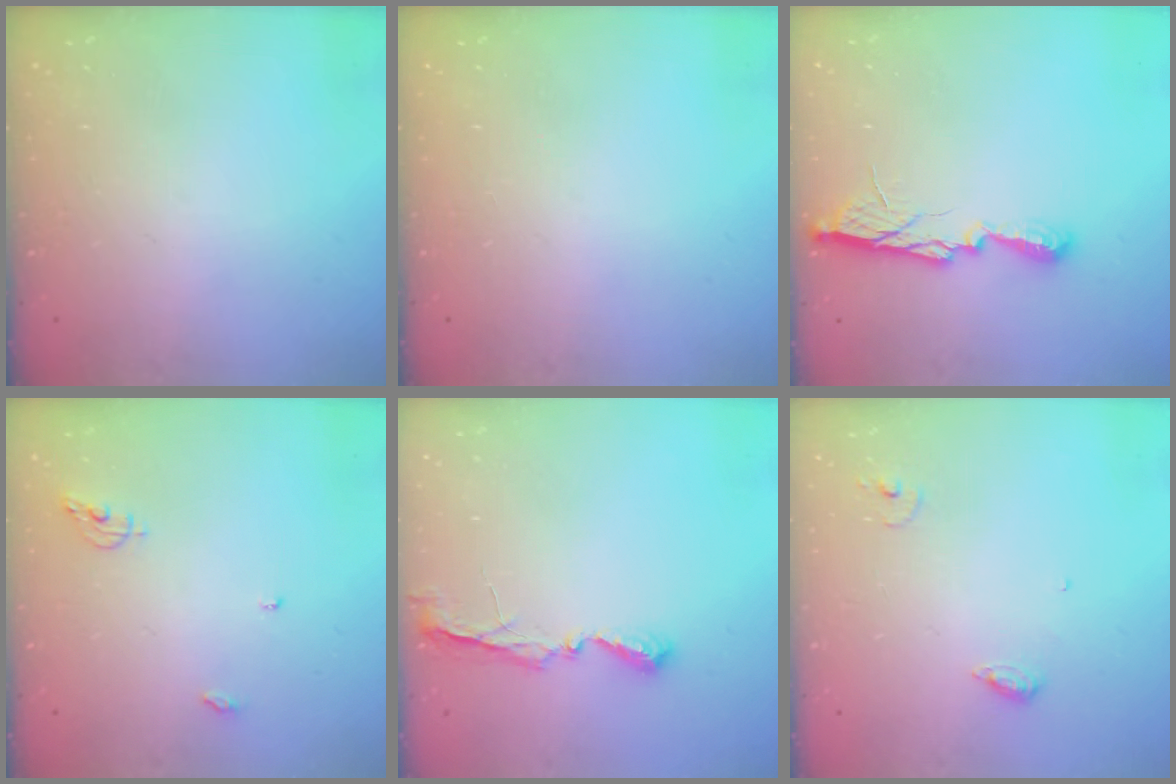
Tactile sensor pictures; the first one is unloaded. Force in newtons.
{"total": 0.0}
{"total": 9.7, "press": 9.7, "slide": 0.9}
{"total": 5.4, "press": 5.4, "slide": 0.4}
{"total": 5.8, "press": 5.8, "slide": 0.3}
{"total": 6.4, "press": 6.4, "slide": 0.5}